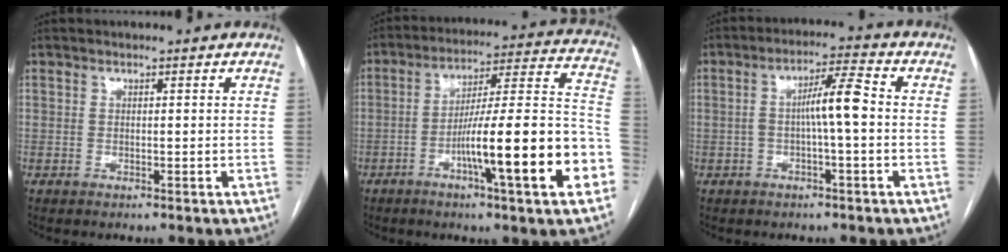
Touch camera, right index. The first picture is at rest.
{"total": 20.3, "force": [-7.2, 1.0, 19.0], "torque": [-0.239, 0.013, -0.109]}
{"total": 6.3, "force": [-0.5, 0.4, 6.3], "torque": [-0.107, 0.020, -0.008]}